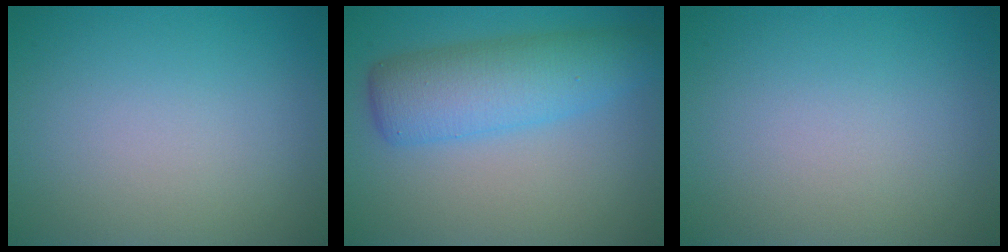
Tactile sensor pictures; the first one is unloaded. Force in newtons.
{"total": 6.1, "press": 6.1, "slide": 0.2}
{"total": 0.0}